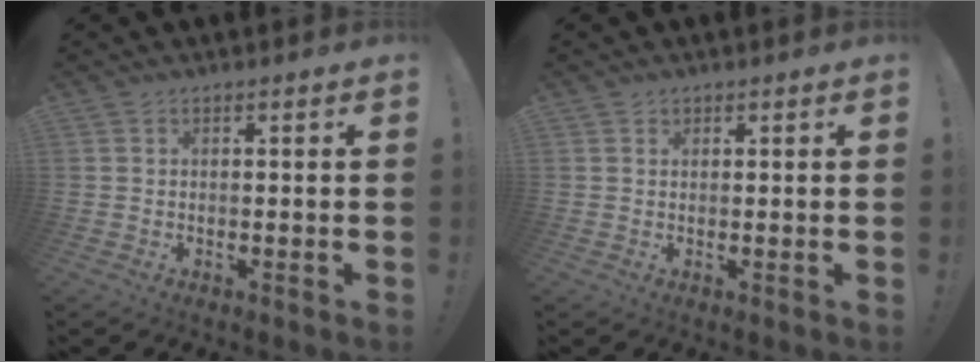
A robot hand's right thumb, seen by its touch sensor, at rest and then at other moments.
{"total": 0.9, "force": [0.7, 0.5, 0.1], "torque": [0.007, -0.003, 0.011]}